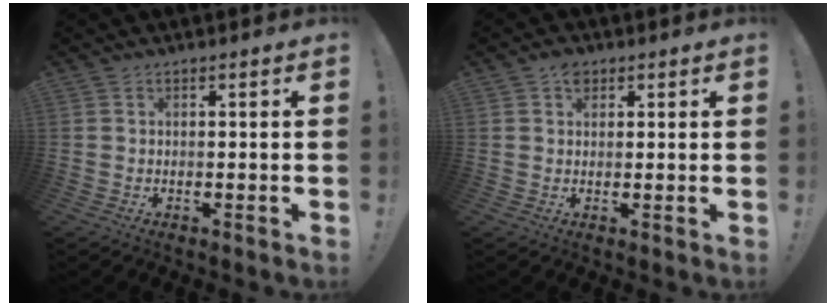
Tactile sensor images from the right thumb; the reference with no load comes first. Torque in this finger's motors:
{"motor_torque": [0.30, 0.44, 0.39, 0.18, 0.01]}